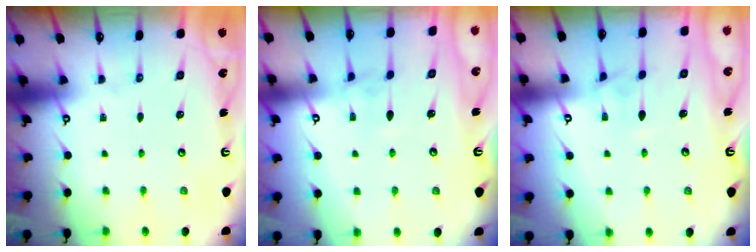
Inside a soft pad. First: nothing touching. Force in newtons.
{"total": 2.4, "press": 2.3, "slide": 0.7}
{"total": 2.6, "press": 2.5, "slide": 0.7}